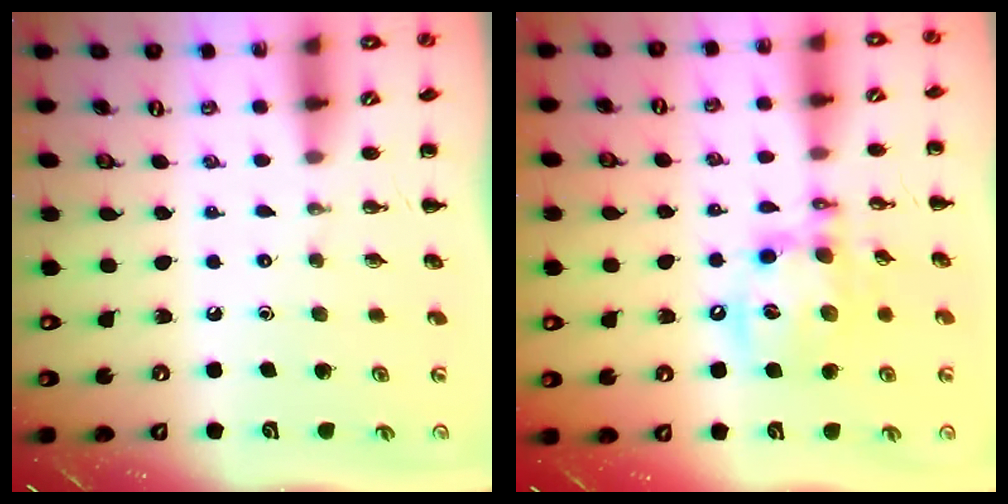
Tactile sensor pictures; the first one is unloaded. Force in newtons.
{"total": 14.5, "press": 14.1, "slide": 3.2}